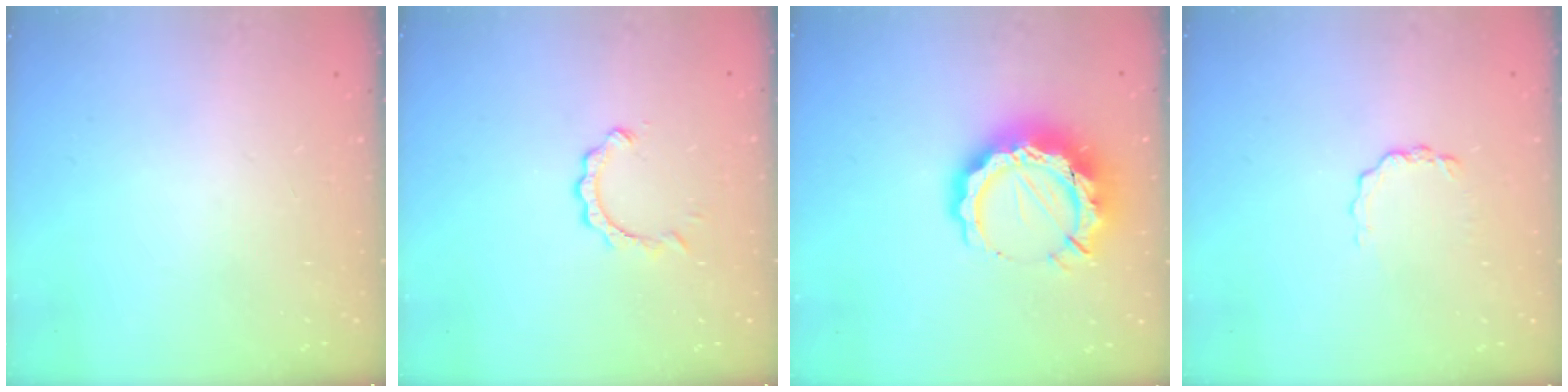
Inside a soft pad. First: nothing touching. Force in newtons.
{"total": 2.8, "press": 2.8, "slide": 0.4}
{"total": 15.1, "press": 15.0, "slide": 1.4}
{"total": 3.4, "press": 3.4, "slide": 0.4}